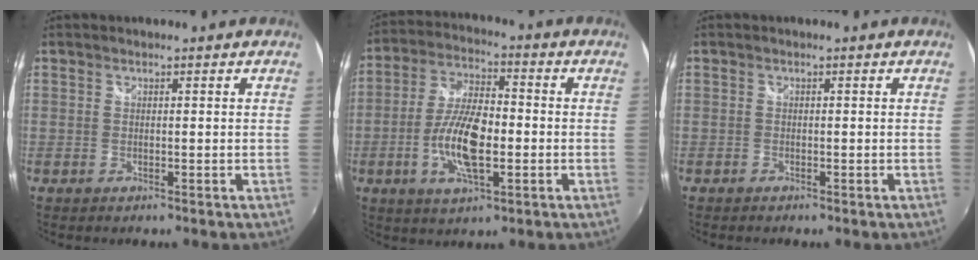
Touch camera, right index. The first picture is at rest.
{"total": 11.9, "force": [-2.8, 4.5, 10.7], "torque": [-0.217, 0.000, -0.053]}
{"total": 0.6, "force": [-0.5, 0.3, 0.0], "torque": [-0.002, -0.001, -0.011]}